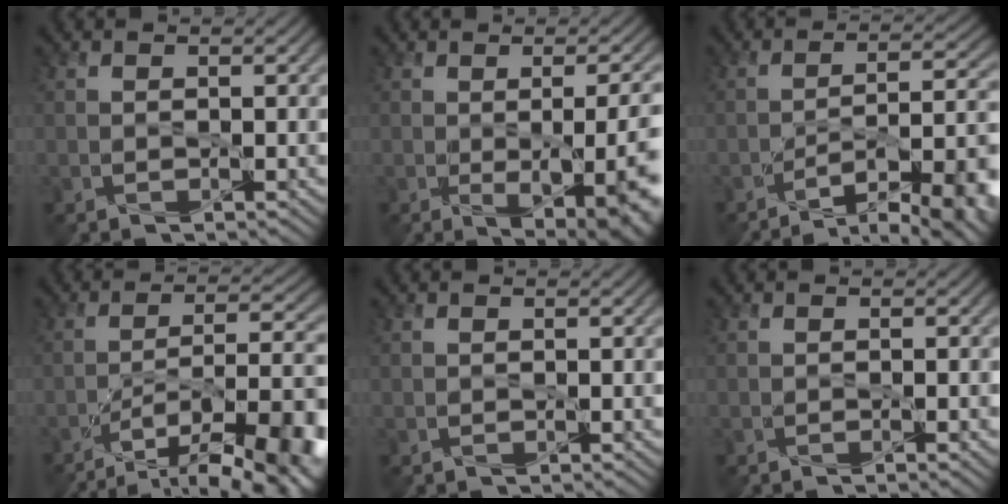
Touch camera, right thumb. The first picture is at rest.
{"total": 10.5, "force": [-1.8, 4.7, 9.2], "torque": [-0.098, -0.027, 0.012]}
{"total": 13.0, "force": [-8.5, 3.8, 9.0], "torque": [-0.119, 0.006, -0.120]}
{"total": 15.1, "force": [-9.7, 4.3, 10.7], "torque": [-0.155, -0.005, -0.147]}
{"total": 0.0}
{"total": 0.8, "force": [-0.4, 0.1, 0.7], "torque": [-0.010, 0.000, -0.007]}